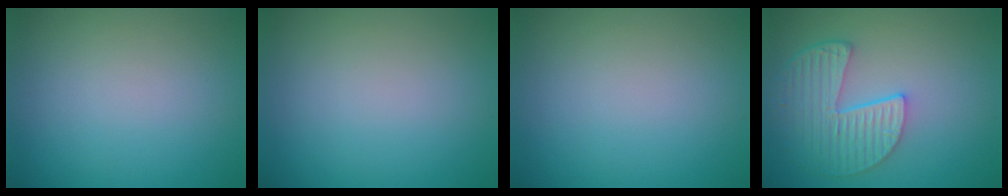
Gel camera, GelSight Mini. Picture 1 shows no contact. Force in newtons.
{"total": 0.0}
{"total": 0.0}
{"total": 5.4, "press": 4.3, "slide": 3.2}